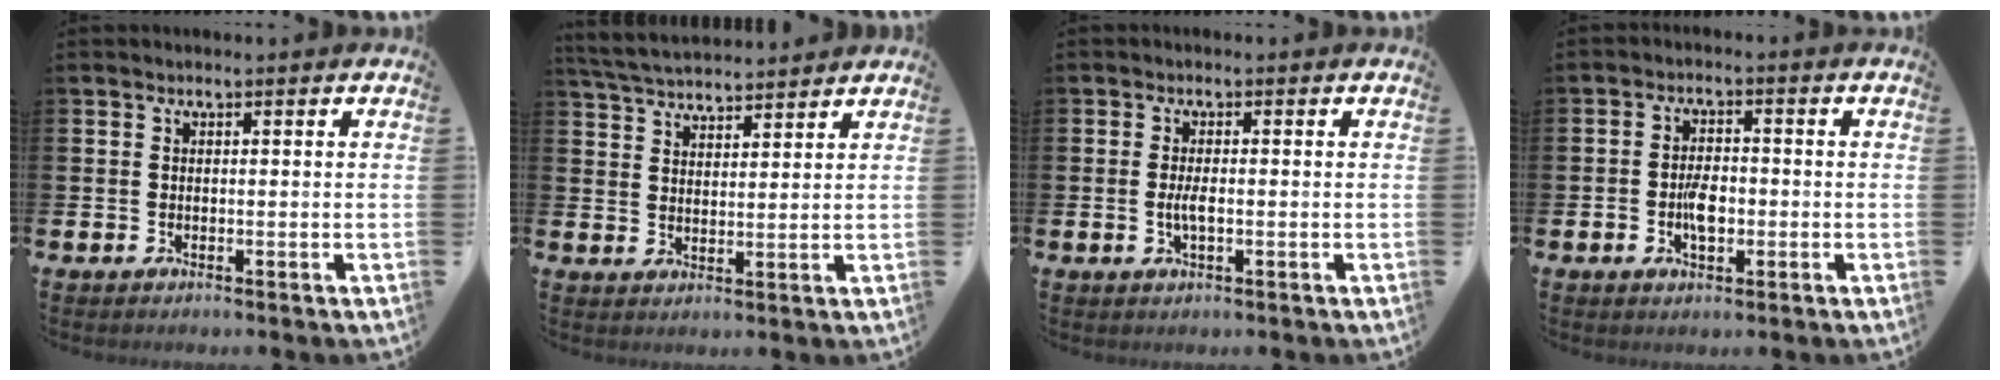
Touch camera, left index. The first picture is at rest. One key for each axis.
{"total": 4.7, "fx": 4.6, "fy": 0.5, "fz": 0.4, "tx": -0.028, "ty": -0.021, "tz": 0.084}
{"total": 2.3, "fx": -0.2, "fy": 0.7, "fz": 2.1, "tx": -0.031, "ty": -0.004, "tz": -0.007}
{"total": 3.8, "fx": -0.7, "fy": 2.0, "fz": 3.1, "tx": -0.041, "ty": -0.001, "tz": -0.017}